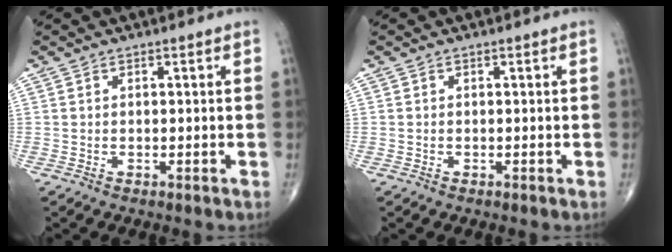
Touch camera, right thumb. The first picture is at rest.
{"total": 0.0}